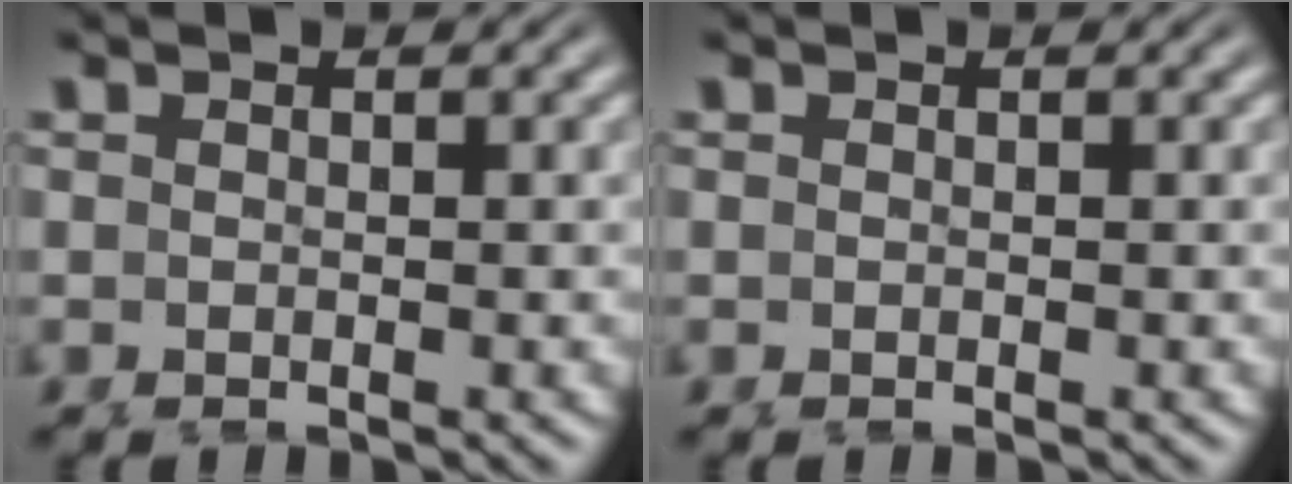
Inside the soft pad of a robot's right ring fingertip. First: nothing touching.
{"total": 0.0}